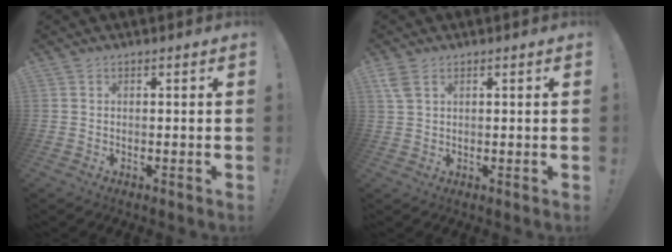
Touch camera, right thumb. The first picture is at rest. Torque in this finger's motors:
{"motor_torque": [-0.17, 0.24, 0.24, 0.41, 0.00]}